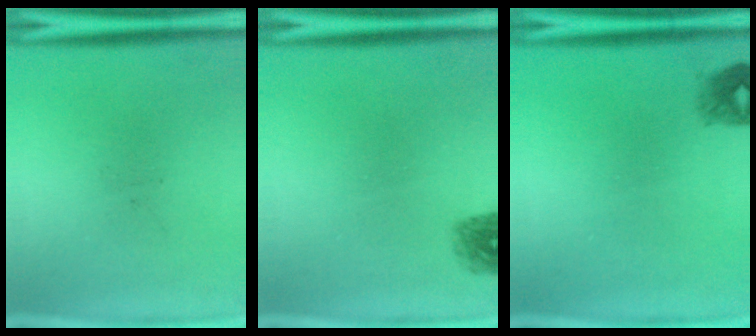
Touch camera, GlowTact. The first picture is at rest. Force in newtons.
{"total": 1.6}
{"total": 1.5}